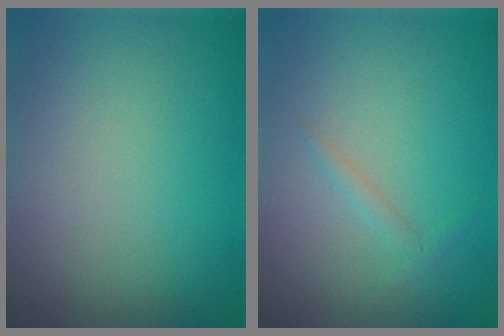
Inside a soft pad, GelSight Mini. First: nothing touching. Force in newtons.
{"total": 1.1, "press": 1.1, "slide": 0.0}